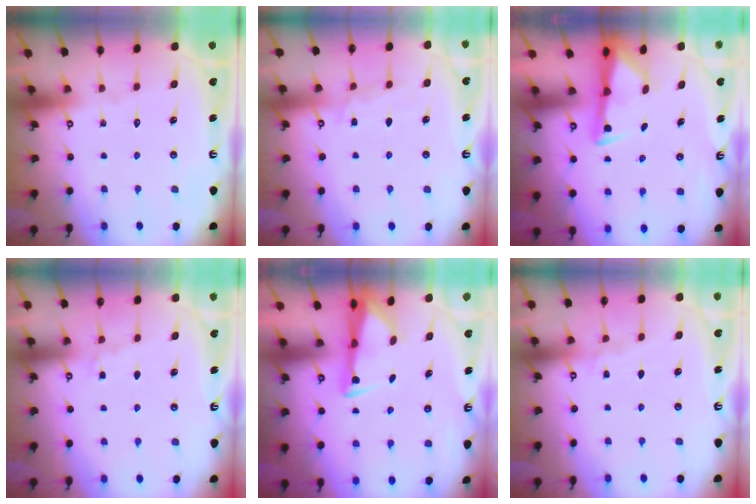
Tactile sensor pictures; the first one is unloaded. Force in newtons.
{"total": 5.5, "press": 5.5, "slide": 0.4}
{"total": 2.9, "press": 2.9, "slide": 0.5}
{"total": 4.3, "press": 4.2, "slide": 0.5}
{"total": 3.0, "press": 2.9, "slide": 0.9}
{"total": 3.9, "press": 3.8, "slide": 0.5}